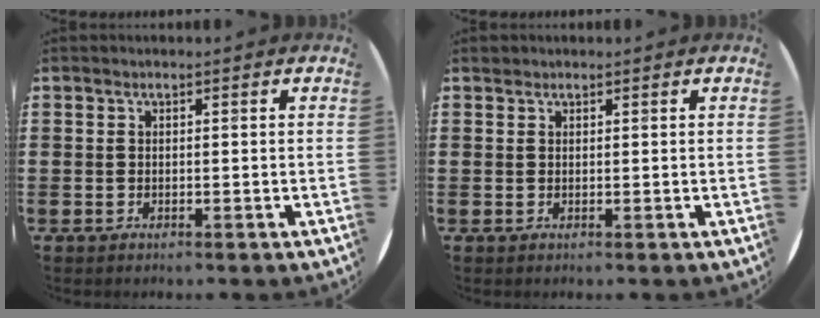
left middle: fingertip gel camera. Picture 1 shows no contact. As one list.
[{"total": 0.5, "force": [0.5, 0.1, -0.1], "torque": [0.001, 0.003, 0.010]}]